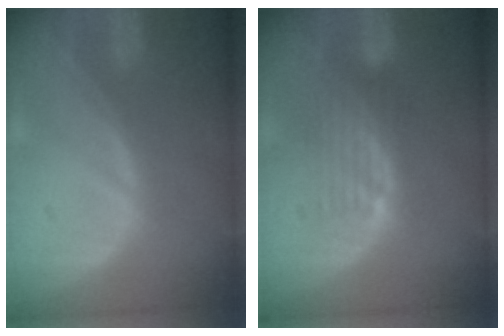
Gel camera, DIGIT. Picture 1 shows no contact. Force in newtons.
{"total": 5.1, "press": 4.4, "slide": 2.6}